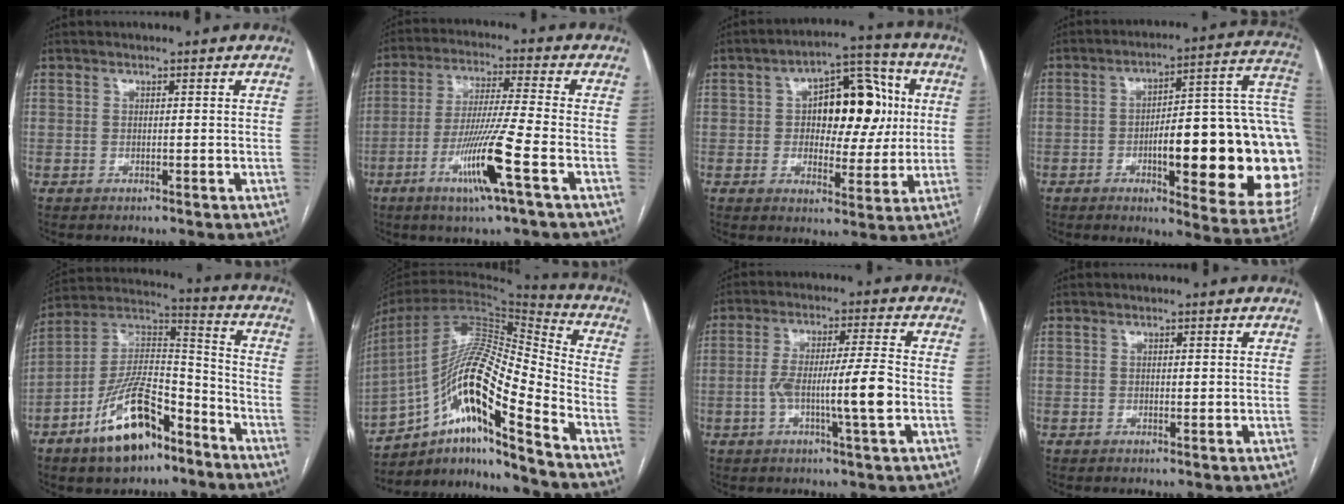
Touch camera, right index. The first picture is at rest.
{"total": 11.5, "force": [-4.8, -0.9, 10.4], "torque": [-0.205, -0.018, -0.091]}
{"total": 13.6, "force": [2.0, 6.9, 11.6], "torque": [-0.155, 0.035, 0.034]}
{"total": 28.5, "force": [-3.5, 5.5, 27.8], "torque": [-0.275, 0.024, -0.041]}
{"total": 16.3, "force": [-9.9, 6.2, 11.5], "torque": [-0.220, 0.016, -0.171]}
{"total": 20.2, "force": [-11.4, 2.0, 16.6], "torque": [-0.315, 0.009, -0.203]}
{"total": 9.5, "force": [-2.1, 0.0, 9.2], "torque": [-0.167, 0.004, -0.038]}
{"total": 0.7, "force": [0.1, 0.2, 0.7], "torque": [-0.011, 0.000, 0.001]}